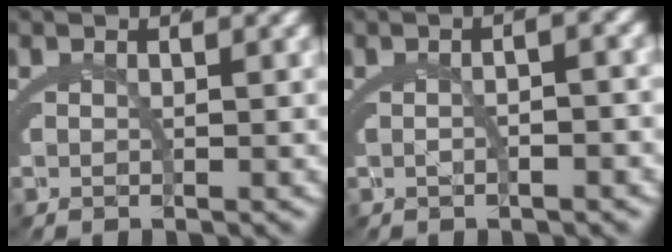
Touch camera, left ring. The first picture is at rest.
{"total": 1.9, "force": [-0.5, 0.3, 1.8], "torque": [-0.015, 0.018, -0.017]}